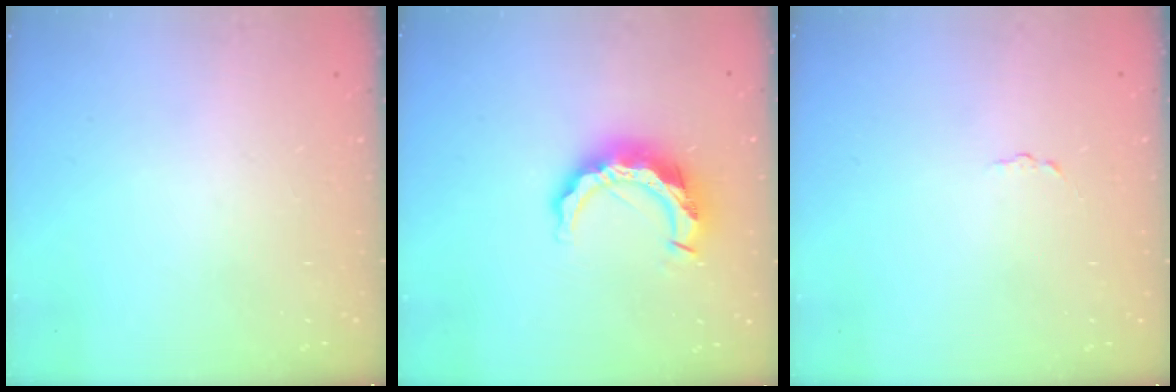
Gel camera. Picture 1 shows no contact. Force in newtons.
{"total": 10.8, "press": 10.8, "slide": 0.9}
{"total": 1.6, "press": 1.6, "slide": 0.1}